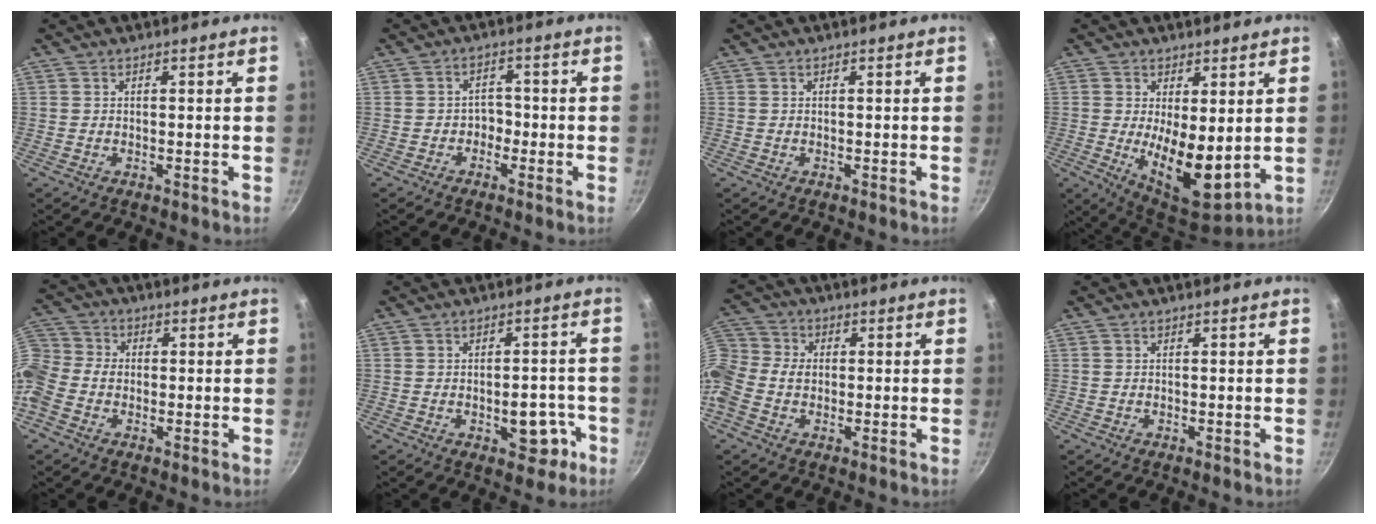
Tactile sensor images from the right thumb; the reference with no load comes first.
{"total": 2.7, "force": [-1.3, 2.1, 1.0], "torque": [0.014, 0.019, -0.021]}
{"total": 0.0}
{"total": 12.1, "force": [0.5, 5.4, 10.8], "torque": [-0.150, -0.038, 0.019]}
{"total": 10.4, "force": [-2.7, 8.4, 5.5], "torque": [-0.120, 0.034, -0.075]}
{"total": 7.2, "force": [-2.6, 4.2, 5.2], "torque": [-0.036, 0.022, -0.027]}
{"total": 10.7, "force": [-1.6, 8.7, 6.1], "torque": [-0.138, 0.029, -0.051]}
{"total": 0.0}